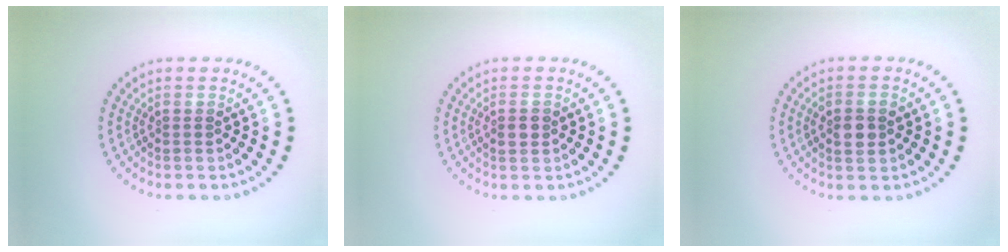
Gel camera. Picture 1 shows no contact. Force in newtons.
{"total": 1.0, "press": 1.0, "slide": 0.1}
{"total": 2.5, "press": 2.5, "slide": 0.2}